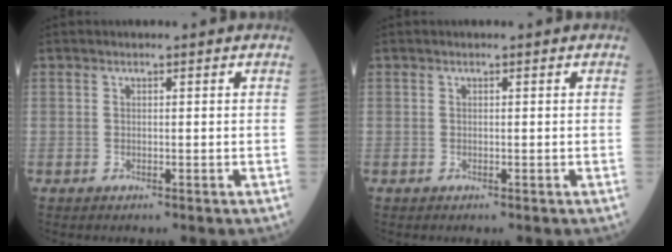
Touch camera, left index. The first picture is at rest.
{"total": 0.0}